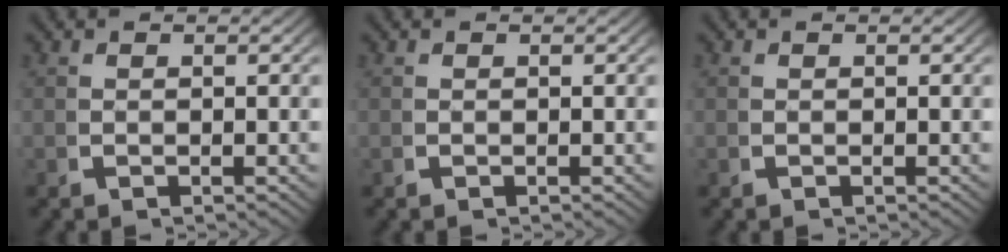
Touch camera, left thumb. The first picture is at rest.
{"total": 0.0}
{"total": 0.0}